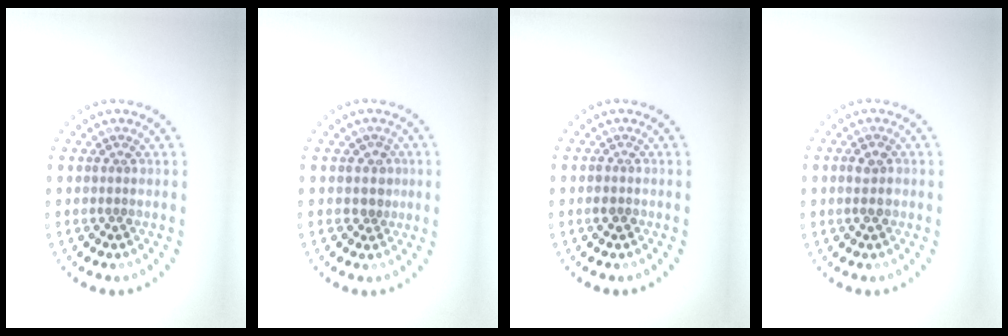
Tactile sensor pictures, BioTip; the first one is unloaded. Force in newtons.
{"total": 1.2, "press": 0.8, "slide": 0.9}
{"total": 1.0, "press": 1.0, "slide": 0.3}
{"total": 1.5, "press": 1.5, "slide": 0.1}